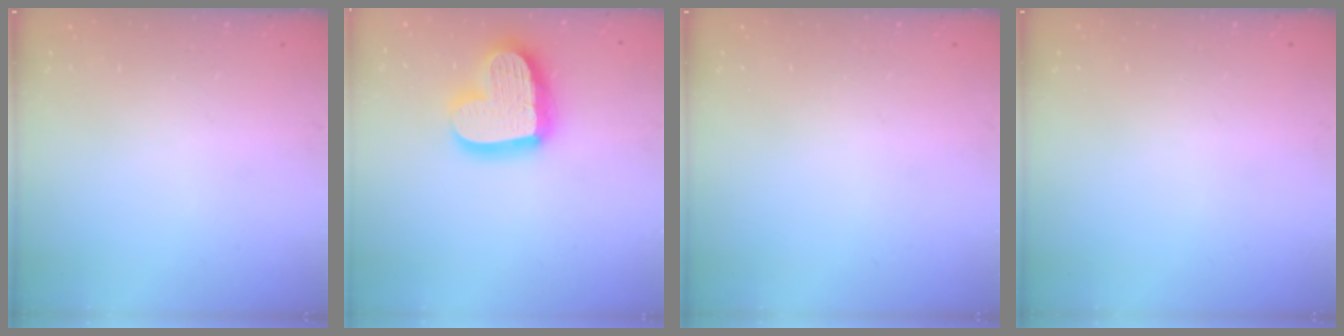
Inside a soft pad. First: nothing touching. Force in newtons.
{"total": 20.5, "press": 20.4, "slide": 1.5}
{"total": 0.0}
{"total": 0.0}